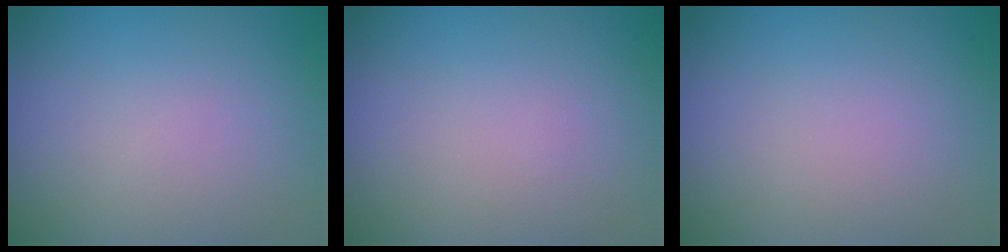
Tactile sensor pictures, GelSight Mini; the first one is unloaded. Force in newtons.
{"total": 0.0}
{"total": 0.0}